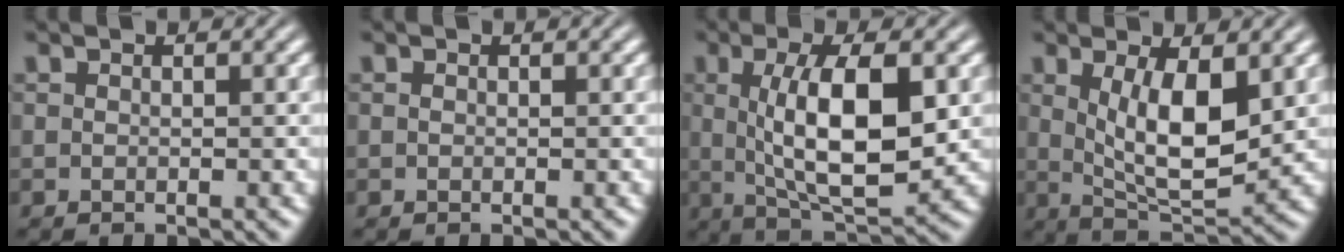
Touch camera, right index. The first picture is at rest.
{"total": 0.5, "force": [0.0, -0.5, 0.0], "torque": [0.001, -0.005, 0.004]}
{"total": 8.4, "force": [0.5, 2.6, 8.0], "torque": [-0.124, -0.015, 0.024]}
{"total": 6.8, "force": [1.2, 2.2, 6.3], "torque": [-0.098, -0.025, 0.035]}